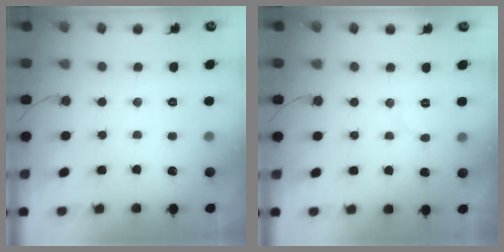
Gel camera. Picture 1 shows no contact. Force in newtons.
{"total": 4.1, "press": 4.1, "slide": 0.5}